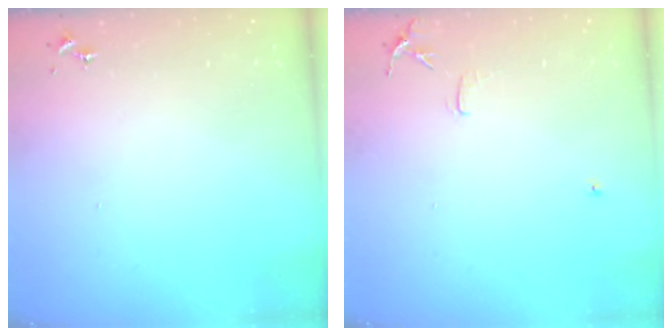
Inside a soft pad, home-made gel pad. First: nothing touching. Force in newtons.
{"total": 6.2, "press": 6.1, "slide": 0.7}